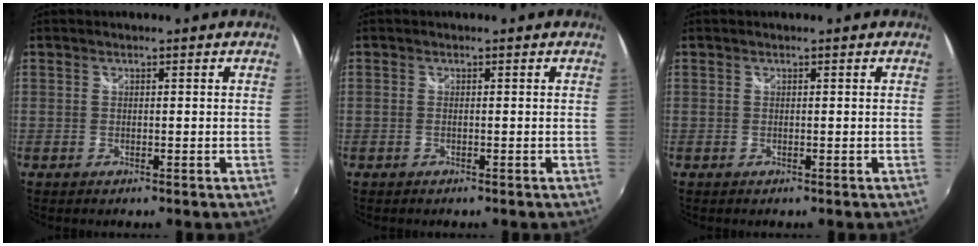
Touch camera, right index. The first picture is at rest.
{"total": 0.5, "force": [-0.2, 0.1, 0.5], "torque": [-0.011, -0.001, -0.006]}
{"total": 0.0}